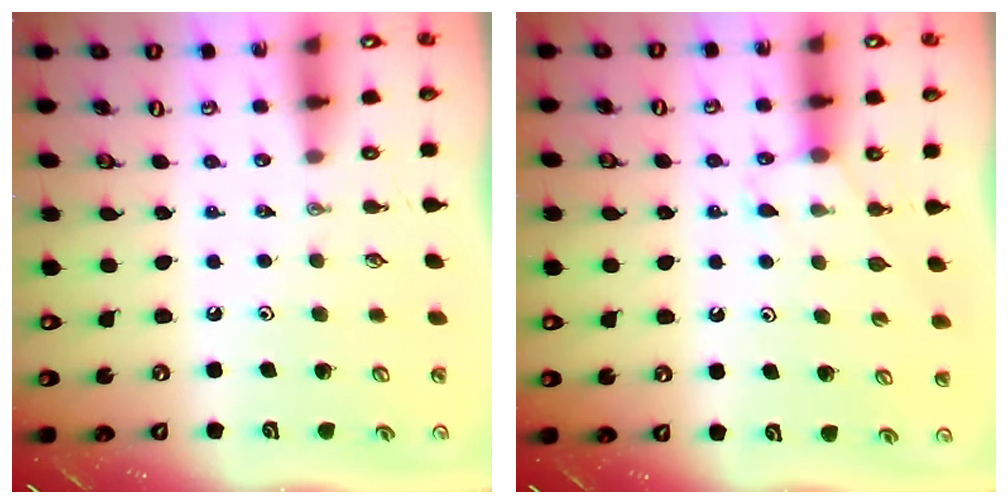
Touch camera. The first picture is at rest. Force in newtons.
{"total": 5.0, "press": 4.9, "slide": 0.6}